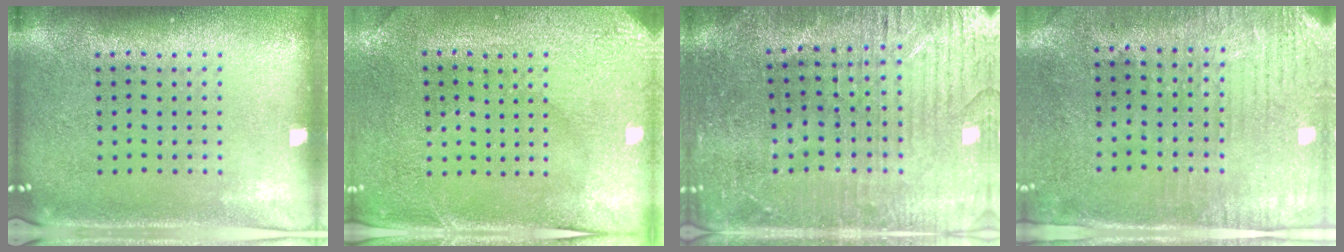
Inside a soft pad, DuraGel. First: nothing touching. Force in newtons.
{"total": 2.9, "press": 2.7, "slide": 1.1}
{"total": 2.7, "press": 2.6, "slide": 0.6}
{"total": 2.9, "press": 2.4, "slide": 1.7}